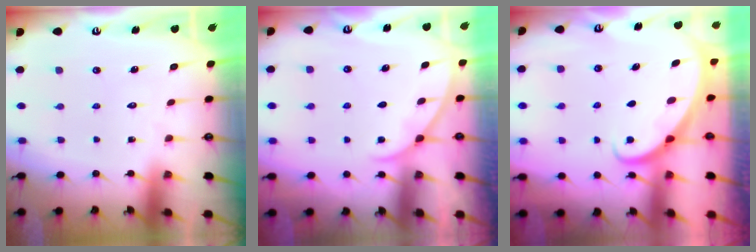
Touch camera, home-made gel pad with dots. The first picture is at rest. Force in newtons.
{"total": 2.3, "press": 2.2, "slide": 0.3}
{"total": 2.3, "press": 2.3, "slide": 0.1}